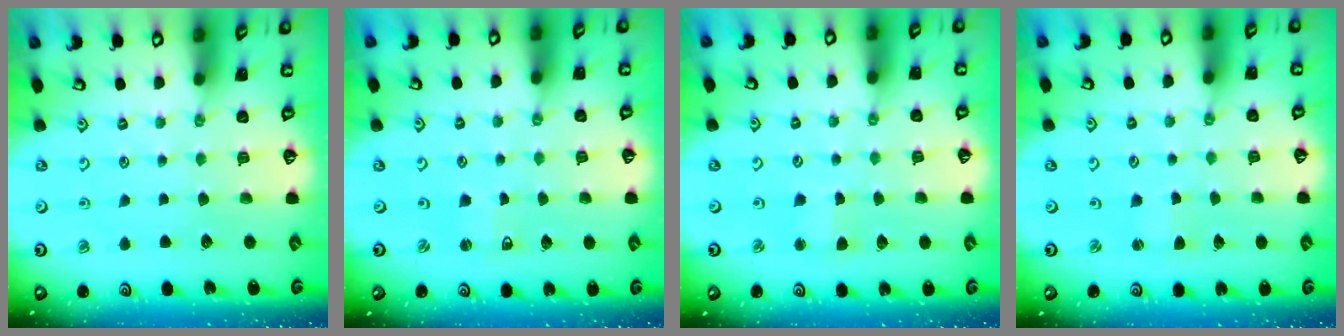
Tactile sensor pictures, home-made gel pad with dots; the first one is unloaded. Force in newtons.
{"total": 1.7, "press": 1.7, "slide": 0.3}
{"total": 2.7, "press": 2.7, "slide": 0.3}
{"total": 1.8, "press": 1.7, "slide": 0.2}